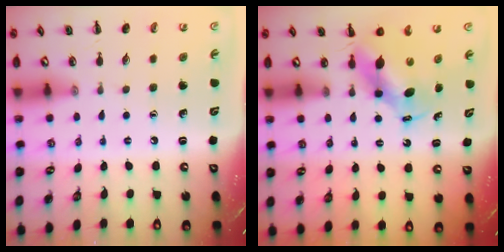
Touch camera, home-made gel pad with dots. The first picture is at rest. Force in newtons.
{"total": 6.5, "press": 6.3, "slide": 1.4}